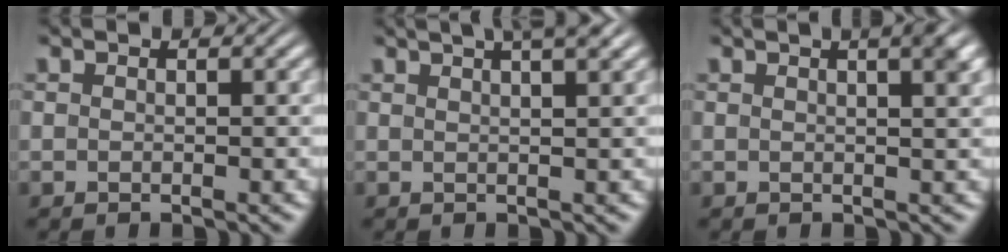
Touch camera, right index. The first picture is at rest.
{"total": 7.1, "force": [4.4, 2.6, 5.0], "torque": [-0.054, 0.026, 0.057]}
{"total": 4.0, "force": [1.9, 1.0, 3.4], "torque": [-0.026, 0.012, 0.024]}